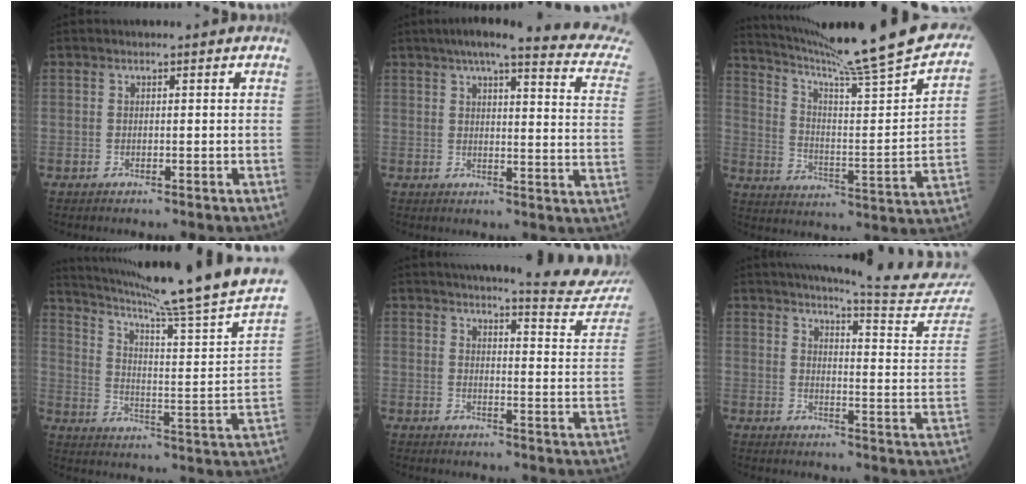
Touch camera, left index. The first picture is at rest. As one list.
[{"total": 21.4, "force": [18.8, 0.9, 10.2], "torque": [-0.130, -0.039, 0.213]}, {"total": 27.1, "force": [23.7, -0.5, 13.2], "torque": [-0.219, -0.074, 0.325]}, {"total": 23.0, "force": [19.2, -3.5, 12.2], "torque": [-0.204, -0.076, 0.271]}, {"total": 15.6, "force": [14.9, 0.0, 4.6], "torque": [-0.055, -0.075, 0.163]}, {"total": 18.1, "force": [17.4, -2.0, 4.4], "torque": [-0.065, -0.124, 0.202]}]